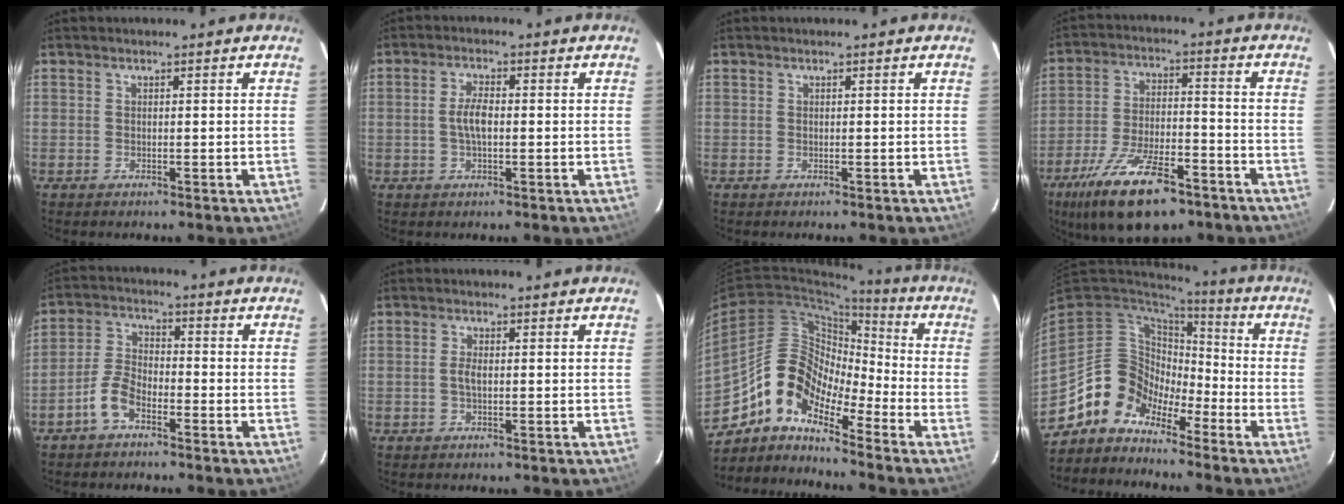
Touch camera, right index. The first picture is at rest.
{"total": 3.8, "force": [-0.4, 1.4, 3.5], "torque": [-0.072, 0.005, -0.007]}
{"total": 0.0}
{"total": 17.5, "force": [-11.5, 6.5, 11.5], "torque": [-0.229, -0.025, -0.191]}
{"total": 5.7, "force": [-3.7, 2.6, 3.5], "torque": [-0.083, 0.014, -0.077]}
{"total": 1.6, "force": [-0.2, 0.5, 1.6], "torque": [-0.033, 0.002, -0.005]}
{"total": 11.7, "force": [-8.5, 5.4, 6.1], "torque": [-0.102, 0.023, -0.181]}
{"total": 10.6, "force": [-7.6, 7.3, 1.5], "torque": [-0.039, 0.043, -0.156]}